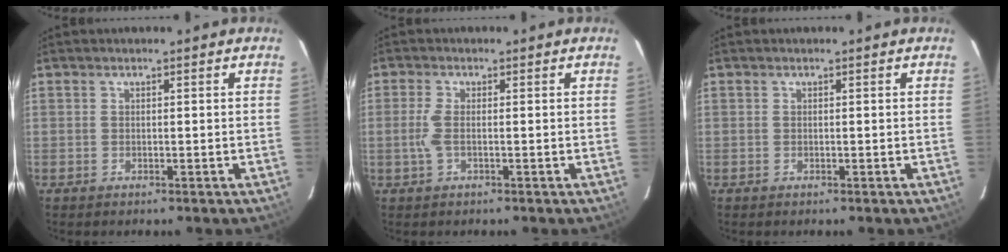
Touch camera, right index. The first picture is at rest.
{"total": 3.0, "force": [-0.4, 0.7, 2.9], "torque": [-0.065, 0.000, -0.009]}
{"total": 0.0}